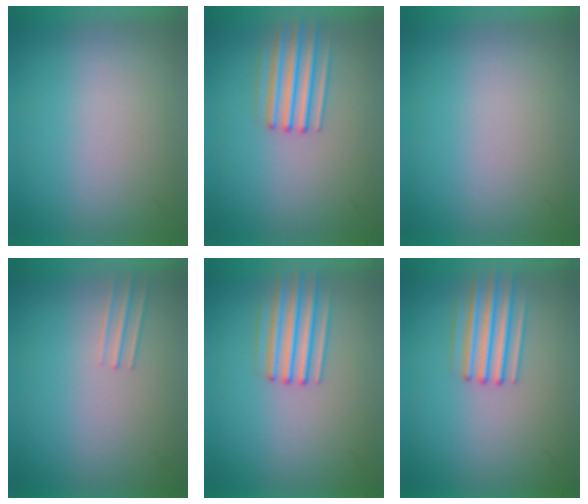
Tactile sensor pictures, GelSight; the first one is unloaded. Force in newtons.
{"total": 2.6}
{"total": 0.0}
{"total": 1.0}
{"total": 2.6}
{"total": 2.6}